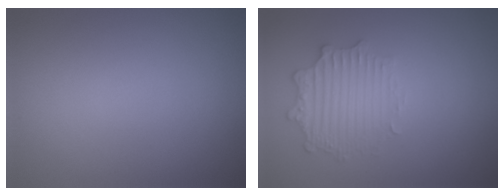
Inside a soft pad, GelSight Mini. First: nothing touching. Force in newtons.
{"total": 2.6, "press": 2.5, "slide": 0.7}